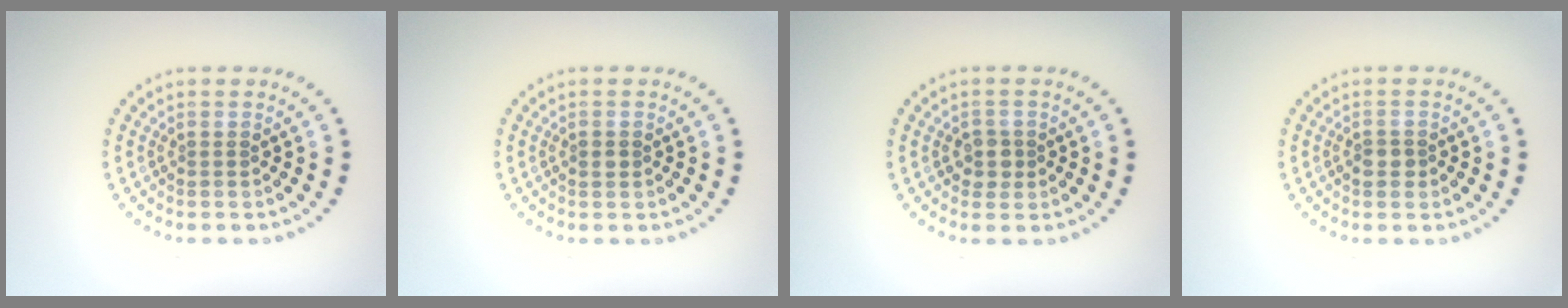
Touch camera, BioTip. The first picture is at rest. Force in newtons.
{"total": 1.1, "press": 1.1, "slide": 0.0}
{"total": 1.8, "press": 1.6, "slide": 0.8}
{"total": 1.4, "press": 1.3, "slide": 0.5}